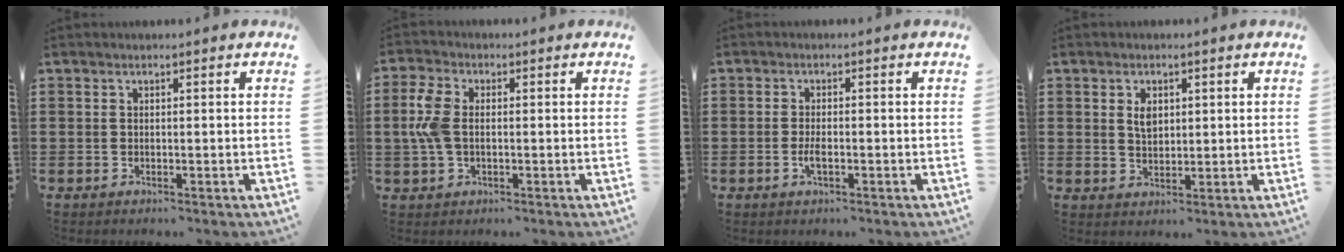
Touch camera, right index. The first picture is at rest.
{"total": 5.7, "force": [0.2, 3.5, 4.5], "torque": [-0.127, -0.002, -0.007]}
{"total": 2.2, "force": [-0.7, 0.7, 2.0], "torque": [-0.044, -0.004, -0.014]}
{"total": 2.7, "force": [0.9, 1.7, 1.9], "torque": [-0.036, 0.003, 0.014]}